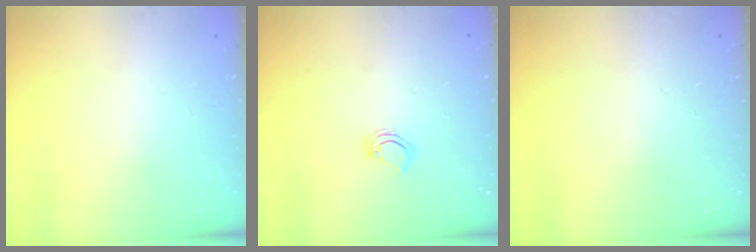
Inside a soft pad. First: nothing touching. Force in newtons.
{"total": 3.9, "press": 3.9, "slide": 0.4}
{"total": 0.0}